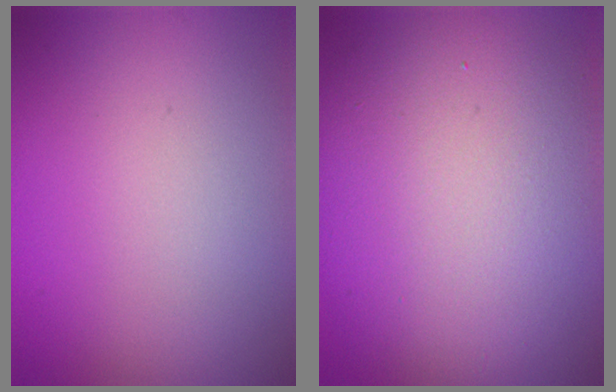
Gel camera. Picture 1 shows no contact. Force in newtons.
{"total": 12.9, "press": 12.9, "slide": 1.0}